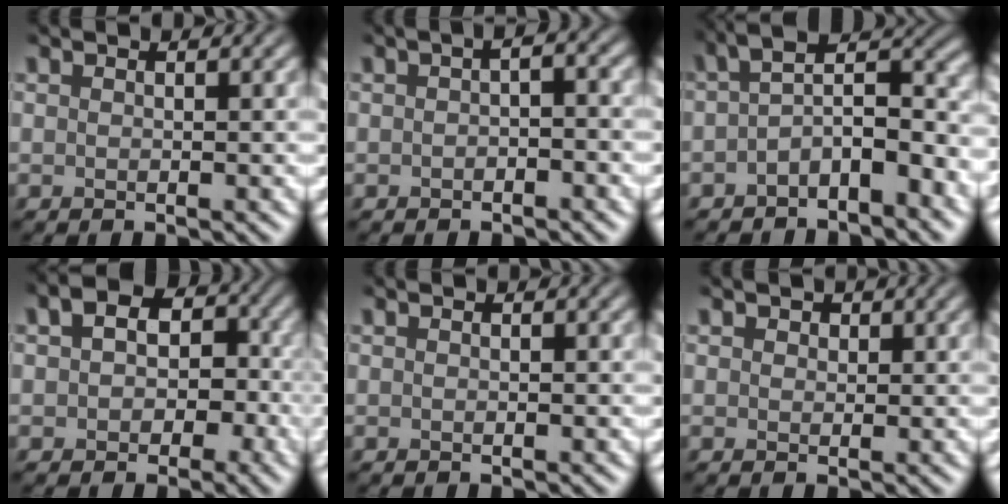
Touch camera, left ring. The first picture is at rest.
{"total": 1.7, "force": [-0.5, 0.7, 1.5], "torque": [-0.024, 0.003, -0.010]}
{"total": 5.6, "force": [-2.1, 2.2, 4.7], "torque": [-0.071, 0.017, -0.047]}
{"total": 5.0, "force": [0.6, 3.8, 3.2], "torque": [-0.030, 0.008, 0.000]}
{"total": 0.0}
{"total": 1.0, "force": [0.5, 0.8, 0.3], "torque": [-0.003, -0.001, 0.003]}